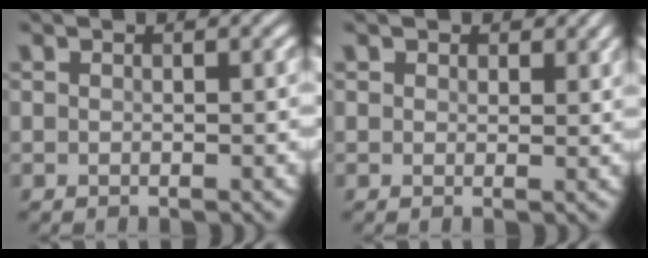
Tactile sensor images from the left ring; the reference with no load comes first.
{"total": 1.0, "force": [0.8, 0.2, -0.6], "torque": [0.012, -0.003, 0.005]}